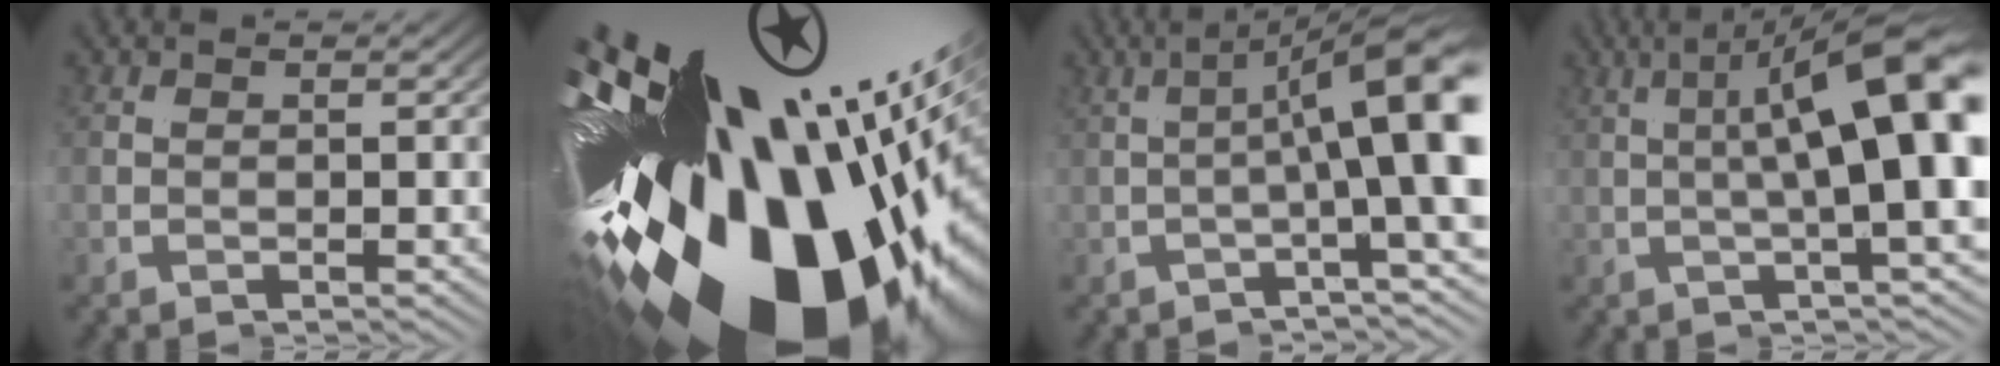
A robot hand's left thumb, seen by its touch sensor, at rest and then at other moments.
{"total": 22.5, "force": [-2.6, 11.4, 19.2], "torque": [-0.358, 0.016, -0.046]}
{"total": 9.6, "force": [-0.9, 0.5, 9.5], "torque": [-0.125, 0.032, -0.027]}
{"total": 11.3, "force": [0.7, 0.2, 11.3], "torque": [-0.135, 0.049, -0.011]}